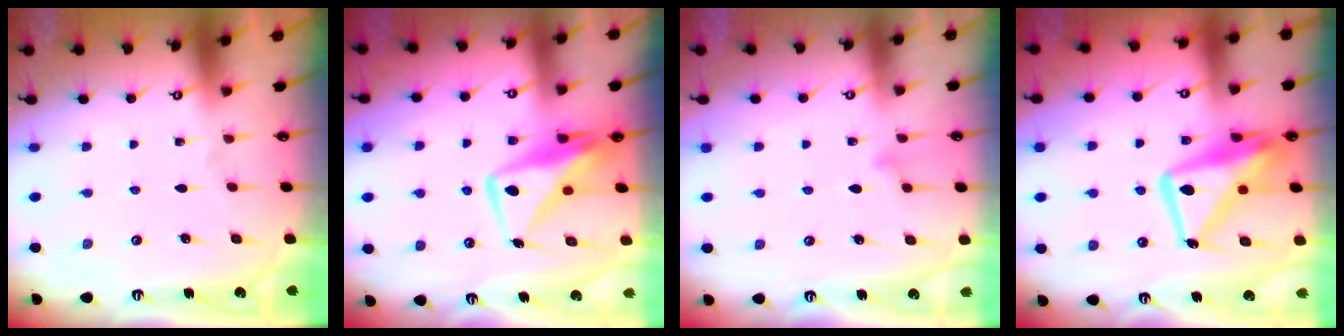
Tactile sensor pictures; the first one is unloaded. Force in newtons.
{"total": 11.0, "press": 10.9, "slide": 1.0}
{"total": 7.3, "press": 7.2, "slide": 0.6}
{"total": 15.9, "press": 15.8, "slide": 1.7}